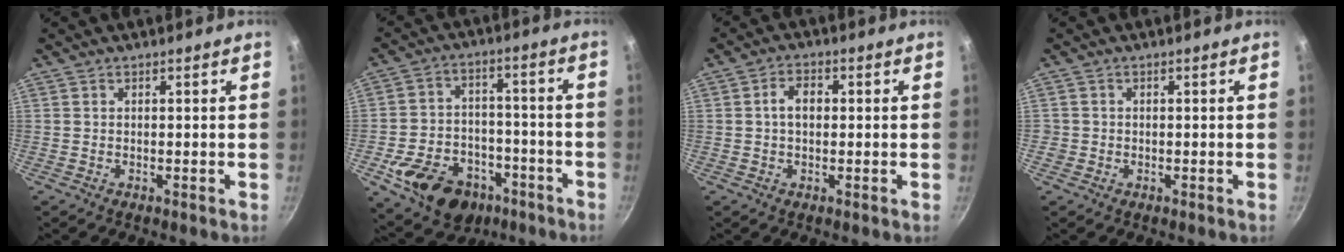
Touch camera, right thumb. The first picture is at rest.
{"total": 16.9, "force": [-8.5, 11.9, 8.6], "torque": [-0.121, 0.055, -0.122]}
{"total": 5.7, "force": [0.3, 3.9, 4.1], "torque": [-0.052, 0.017, -0.001]}
{"total": 1.2, "force": [-0.4, 1.2, 0.2], "torque": [-0.002, 0.001, -0.006]}